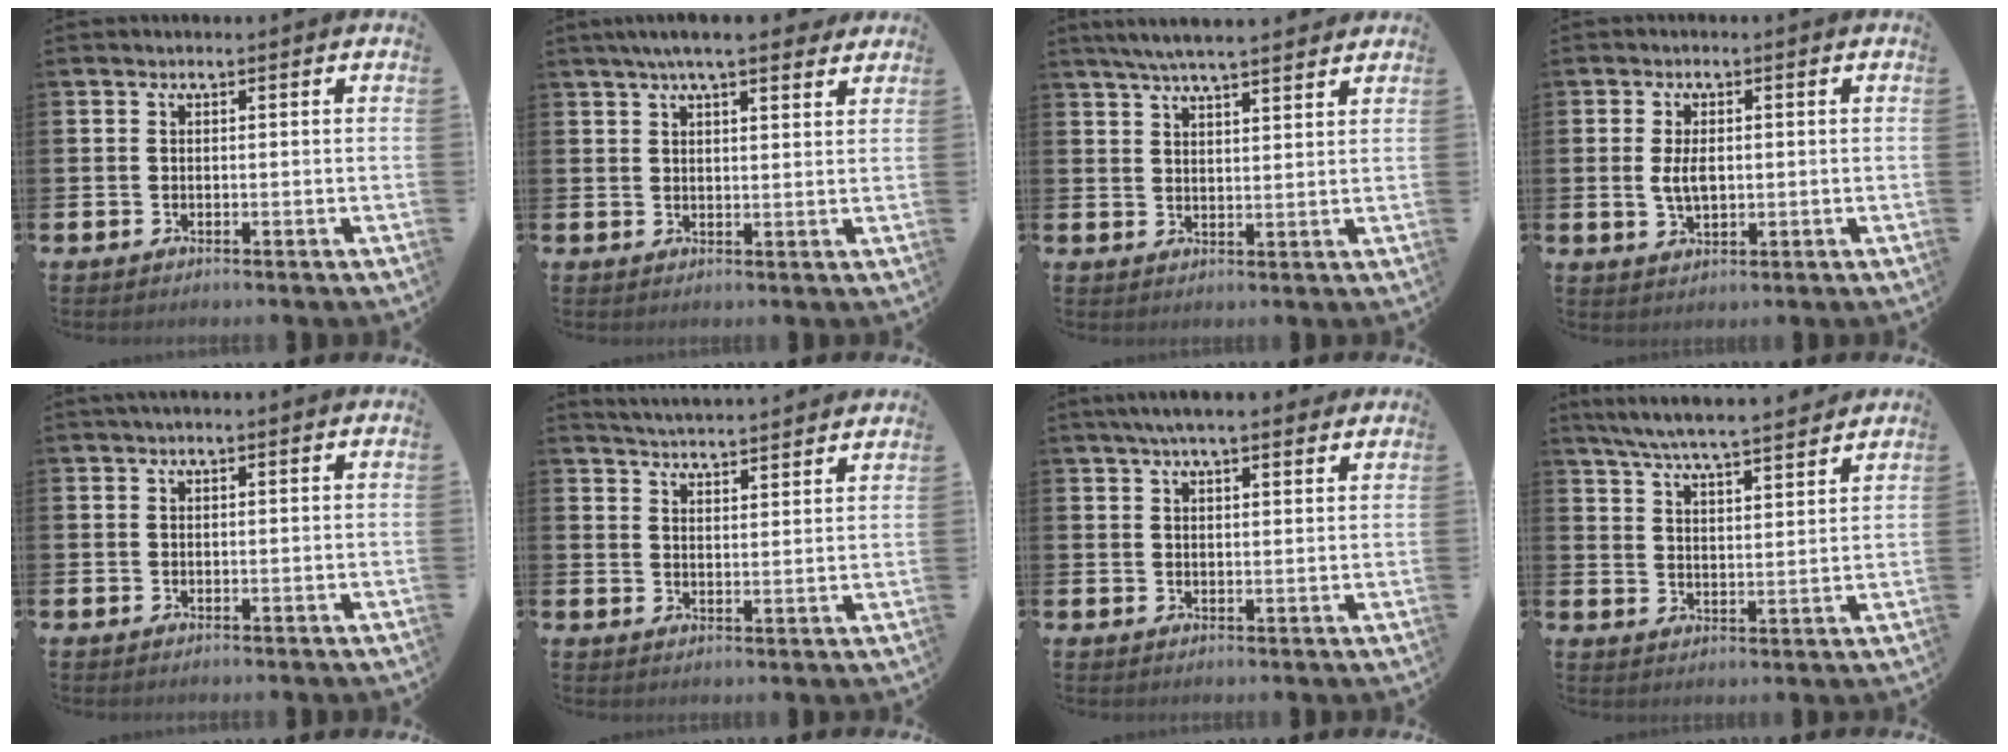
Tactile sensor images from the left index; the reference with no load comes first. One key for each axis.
{"total": 5.6, "fx": 4.9, "fy": 0.7, "fz": 2.6, "tx": -0.046, "ty": -0.014, "tz": 0.085}
{"total": 5.5, "fx": 5.3, "fy": 0.2, "fz": 1.7, "tx": -0.039, "ty": -0.019, "tz": 0.094}
{"total": 3.5, "fx": 0.3, "fy": 1.9, "fz": 2.9, "tx": -0.044, "ty": 0.001, "tz": 0.001}
{"total": 0.6, "fx": 0.5, "fy": 0.0, "fz": 0.4, "tx": -0.007, "ty": 0.000, "tz": 0.008}
{"total": 4.7, "fx": 4.7, "fy": -0.2, "fz": -0.1, "tx": -0.019, "ty": -0.033, "tz": 0.084}
{"total": 4.9, "fx": 4.3, "fy": 0.6, "fz": 2.2, "tx": -0.044, "ty": -0.010, "tz": 0.076}
{"total": 6.6, "fx": 6.4, "fy": -0.1, "fz": 1.8, "tx": -0.054, "ty": -0.045, "tz": 0.112}